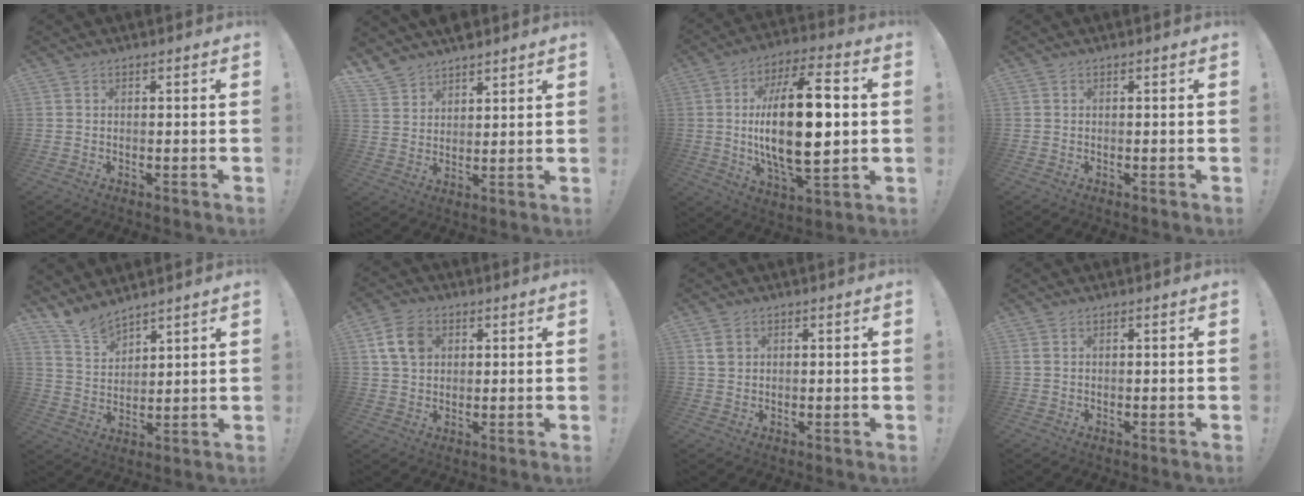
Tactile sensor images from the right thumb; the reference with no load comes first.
{"total": 6.9, "force": [5.9, 3.5, 0.8], "torque": [-0.022, -0.045, 0.116]}
{"total": 23.3, "force": [0.8, 9.5, 21.3], "torque": [-0.383, -0.004, 0.005]}
{"total": 0.0}
{"total": 8.3, "force": [7.6, 2.6, 1.8], "torque": [-0.056, -0.052, 0.150]}
{"total": 8.9, "force": [2.9, 6.6, 5.1], "torque": [-0.097, 0.009, 0.060]}
{"total": 2.7, "force": [1.1, 2.3, 1.0], "torque": [-0.013, 0.001, 0.020]}
{"total": 1.0, "force": [0.5, 0.4, 0.7], "torque": [-0.024, 0.004, 0.012]}